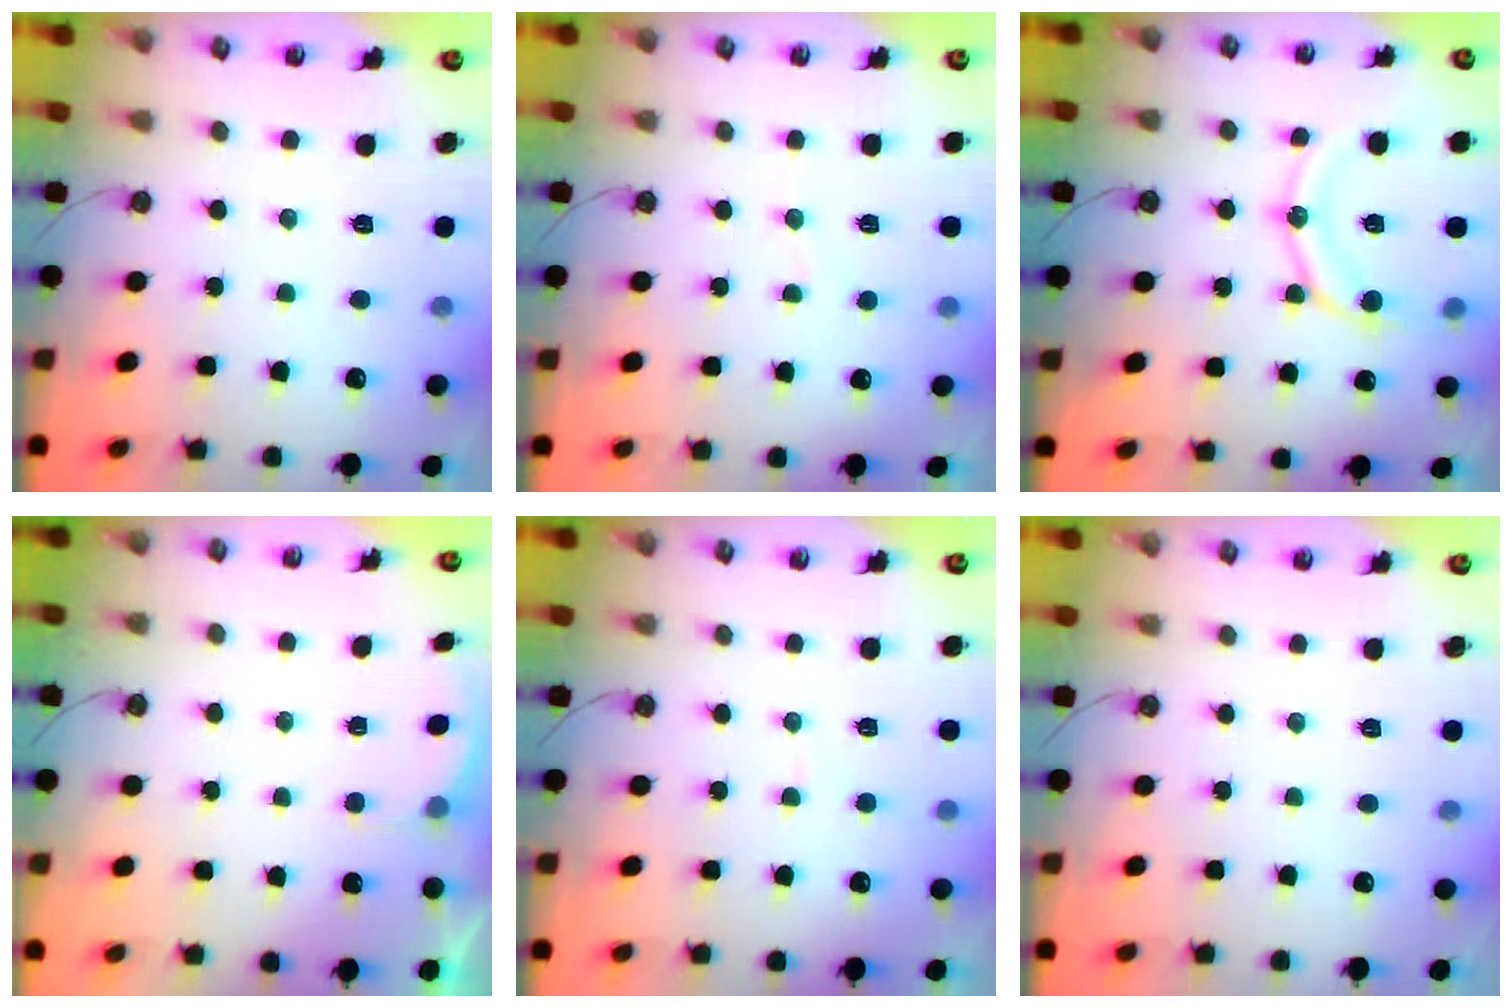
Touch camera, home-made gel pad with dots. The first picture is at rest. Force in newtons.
{"total": 3.7, "press": 3.5, "slide": 1.3}
{"total": 14.4, "press": 14.2, "slide": 2.6}
{"total": 2.3, "press": 2.1, "slide": 0.8}
{"total": 5.4, "press": 5.4, "slide": 0.5}
{"total": 0.0}